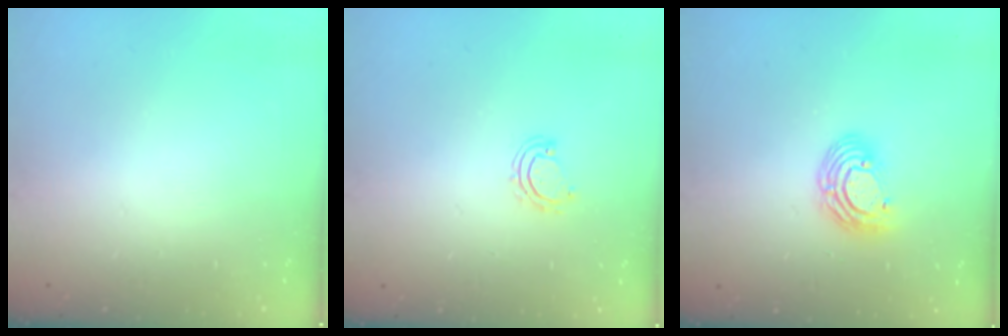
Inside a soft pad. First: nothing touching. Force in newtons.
{"total": 3.2, "press": 3.1, "slide": 0.2}
{"total": 8.5, "press": 8.4, "slide": 1.3}